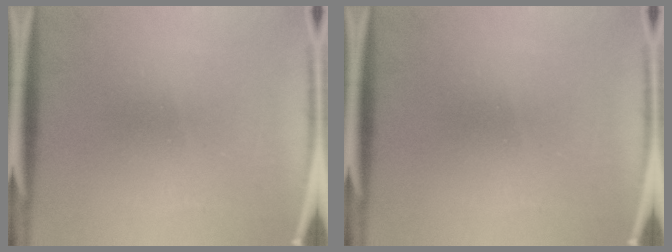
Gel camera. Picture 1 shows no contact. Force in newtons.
{"total": 0.0}